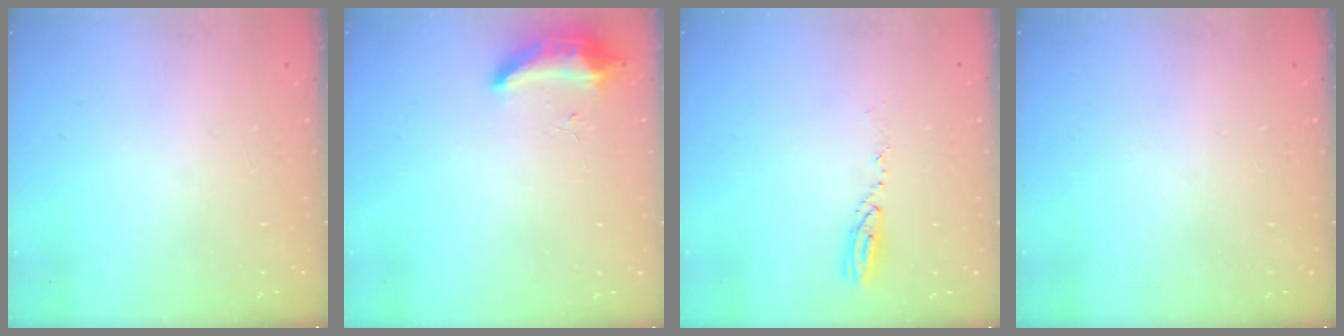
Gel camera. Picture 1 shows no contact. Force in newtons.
{"total": 8.9, "press": 8.7, "slide": 1.7}
{"total": 4.3, "press": 4.2, "slide": 0.5}
{"total": 0.0}